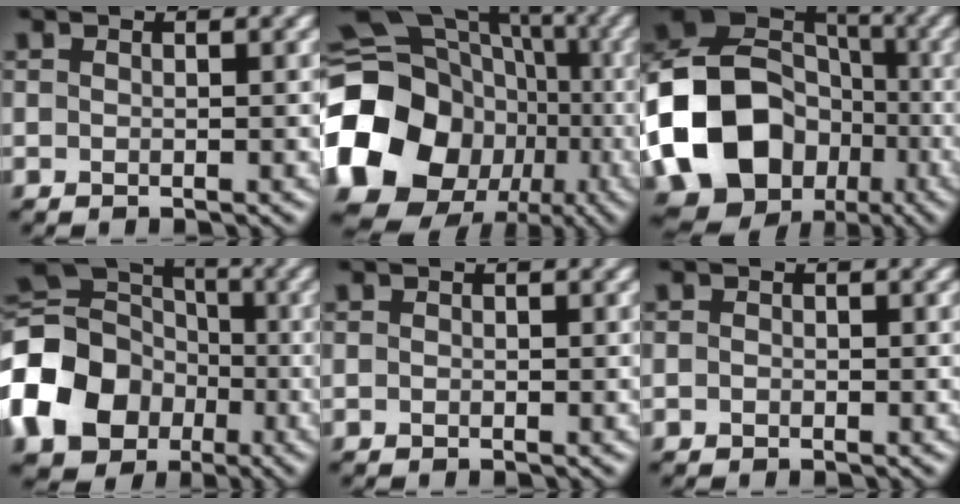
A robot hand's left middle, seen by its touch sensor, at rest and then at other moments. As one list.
[{"total": 19.2, "force": [-5.0, 16.5, 8.4], "torque": [-0.174, -0.005, -0.120]}, {"total": 18.5, "force": [-4.9, 15.3, 9.2], "torque": [-0.196, -0.012, -0.112]}, {"total": 15.2, "force": [-3.9, 12.6, 7.6], "torque": [-0.179, -0.026, -0.100]}, {"total": 0.0}, {"total": 0.6, "force": [-0.2, 0.5, 0.2], "torque": [-0.002, -0.003, -0.004]}]